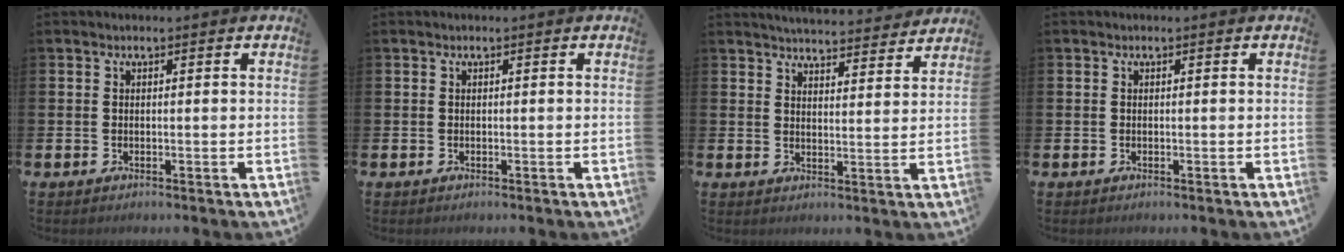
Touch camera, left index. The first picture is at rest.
{"total": 0.0}
{"total": 5.3, "force": [5.2, 0.3, 0.4], "torque": [-0.010, -0.039, 0.091]}
{"total": 0.0}